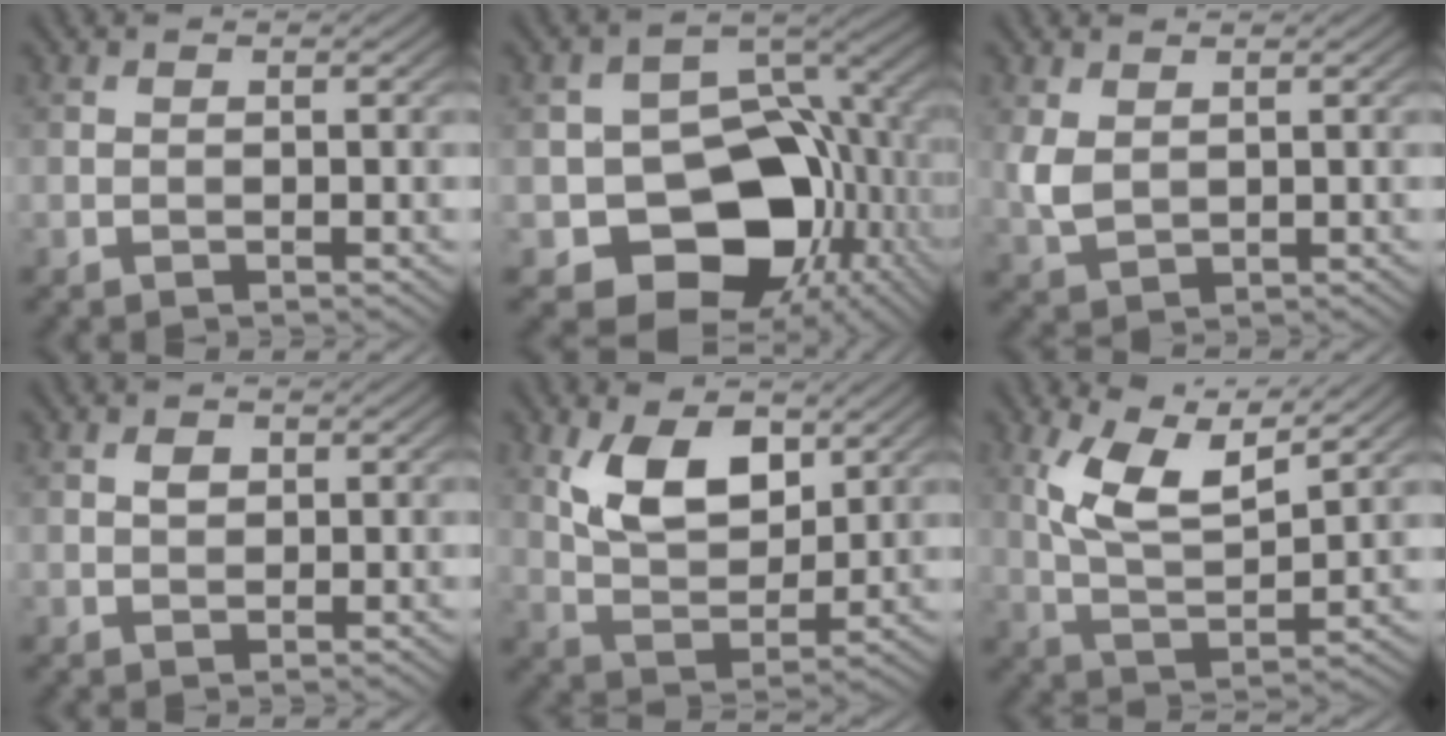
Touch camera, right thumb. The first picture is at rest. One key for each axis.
{"total": 14.7, "fx": -4.3, "fy": 10.7, "fz": 9.0, "tx": -0.130, "ty": -0.026, "tz": -0.079}
{"total": 3.2, "fx": 1.0, "fy": 2.1, "fz": 2.3, "tx": -0.064, "ty": -0.001, "tz": 0.024}
{"total": 1.4, "fx": 0.4, "fy": 1.0, "fz": 0.9, "tx": -0.017, "ty": 0.003, "tz": 0.005}
{"total": 8.5, "fx": 3.8, "fy": 4.5, "fz": 6.2, "tx": -0.120, "ty": -0.007, "tz": 0.069}
{"total": 9.5, "fx": 5.0, "fy": 3.3, "fz": 7.4, "tx": -0.160, "ty": 0.004, "tz": 0.099}